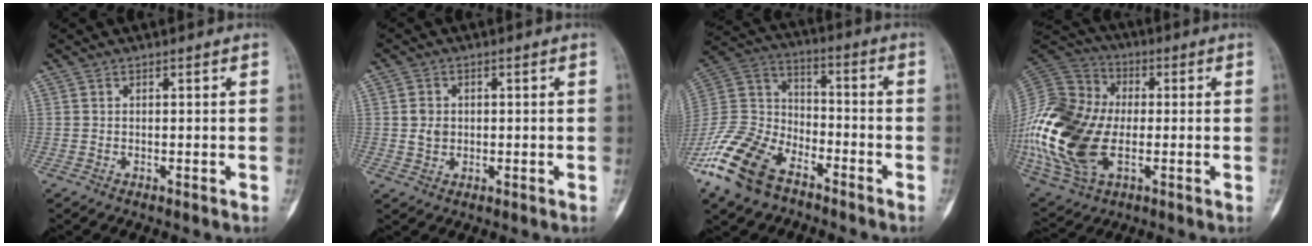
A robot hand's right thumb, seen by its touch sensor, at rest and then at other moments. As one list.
[{"total": 3.3, "force": [0.2, 2.8, 1.7], "torque": [-0.019, 0.001, 0.005]}, {"total": 17.5, "force": [-11.3, 9.6, 9.3], "torque": [-0.193, 0.057, -0.223]}, {"total": 26.5, "force": [-2.9, 17.1, 20.0], "torque": [-0.458, -0.007, -0.043]}]